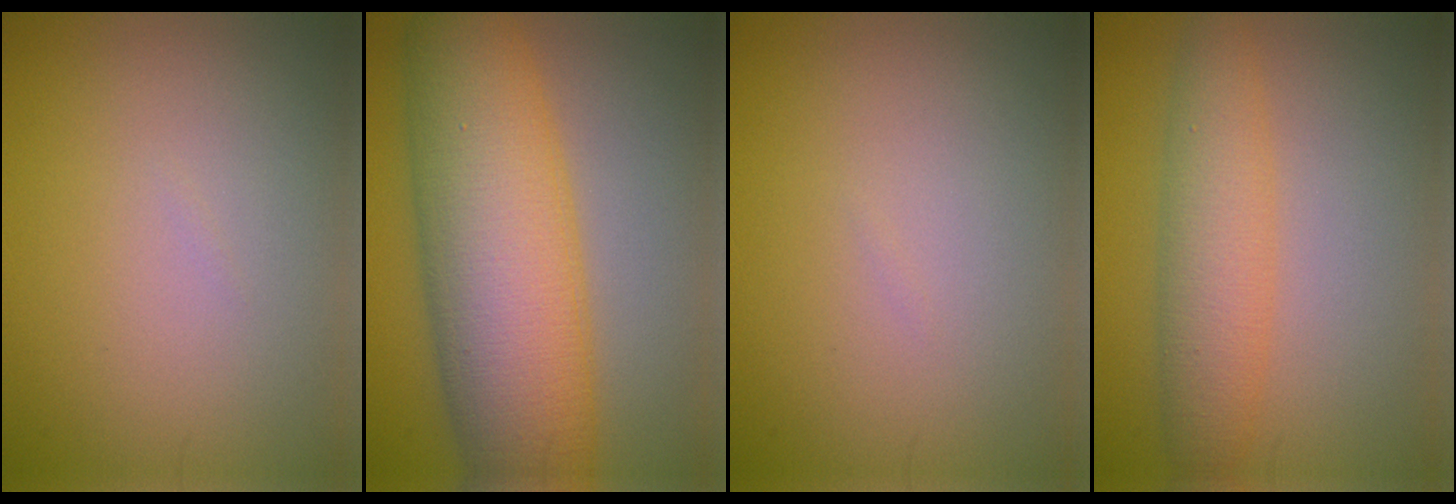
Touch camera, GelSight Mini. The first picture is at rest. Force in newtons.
{"total": 12.1, "press": 12.1, "slide": 0.3}
{"total": 0.0}
{"total": 4.4, "press": 4.4, "slide": 0.1}